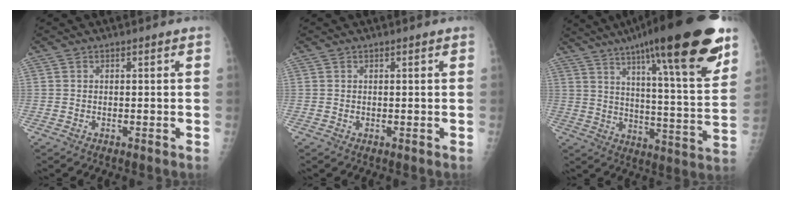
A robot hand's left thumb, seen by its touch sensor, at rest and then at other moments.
{"total": 0.8, "force": [0.2, 0.4, 0.7], "torque": [-0.007, 0.004, 0.007]}
{"total": 28.8, "force": [18.1, 4.7, 21.9], "torque": [-0.316, -0.049, 0.269]}